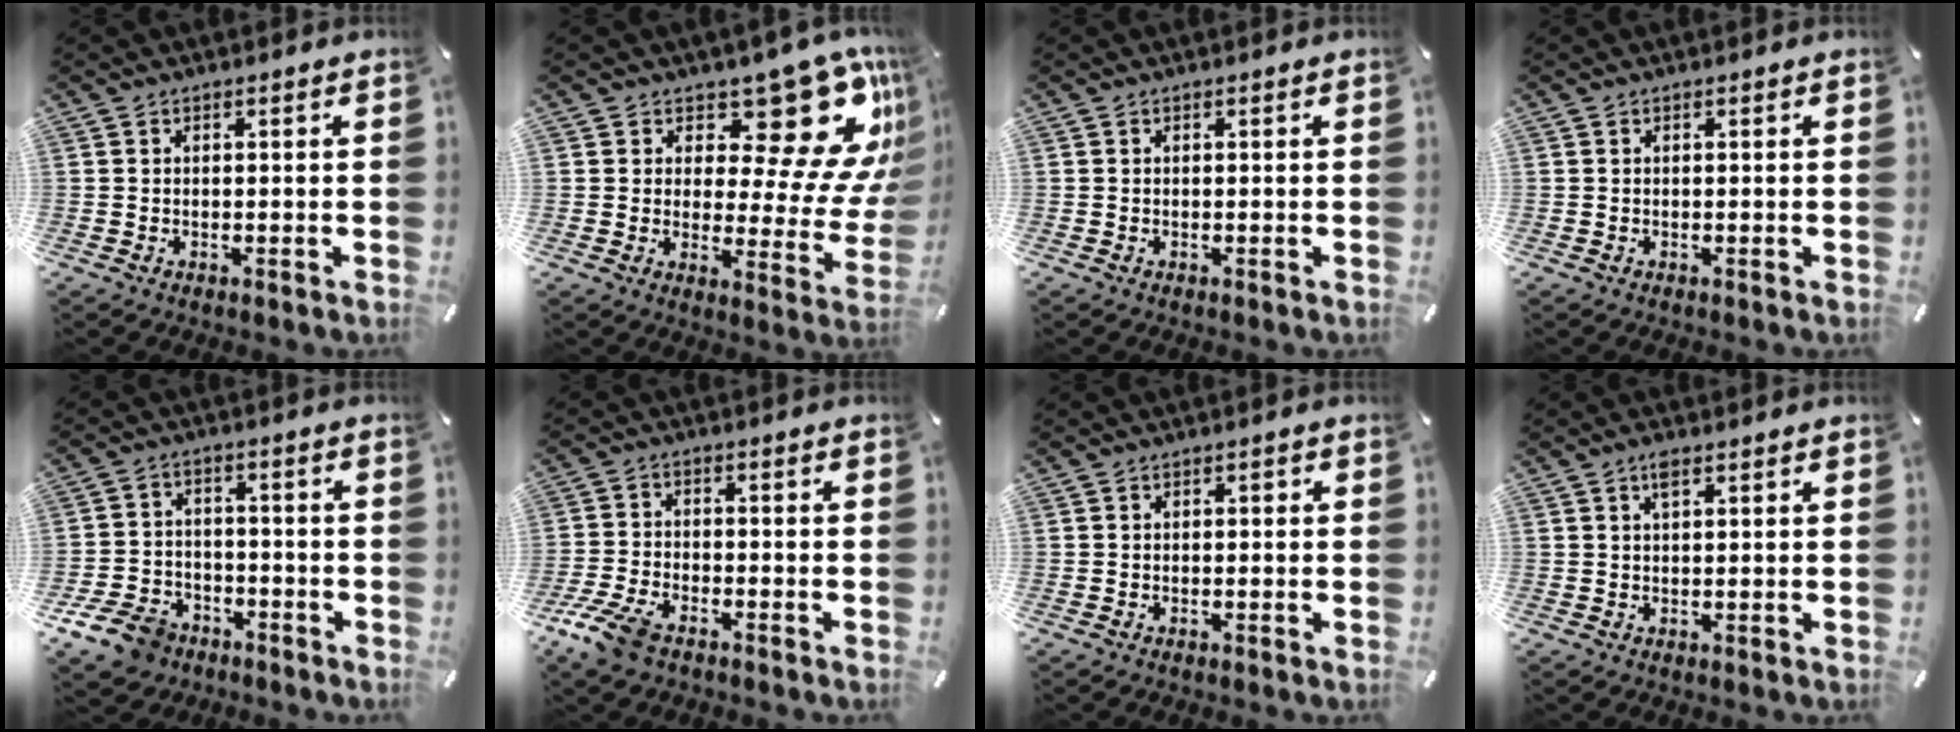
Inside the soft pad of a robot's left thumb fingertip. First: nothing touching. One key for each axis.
{"total": 18.0, "fx": 10.4, "fy": 8.7, "fz": 11.8, "tx": -0.130, "ty": -0.100, "tz": 0.171}
{"total": 0.0}
{"total": 0.0}
{"total": 10.0, "fx": -6.9, "fy": 6.4, "fz": 3.5, "tx": -0.069, "ty": 0.047, "tz": -0.127}
{"total": 7.5, "fx": -5.0, "fy": 3.5, "fz": 4.3, "tx": -0.109, "ty": 0.011, "tz": -0.099}
{"total": 1.0, "fx": -0.3, "fy": 0.5, "fz": 0.7, "tx": -0.015, "ty": 0.004, "tz": -0.008}
{"total": 2.2, "fx": 1.0, "fy": 0.7, "fz": 1.7, "tx": -0.039, "ty": 0.003, "tz": 0.017}